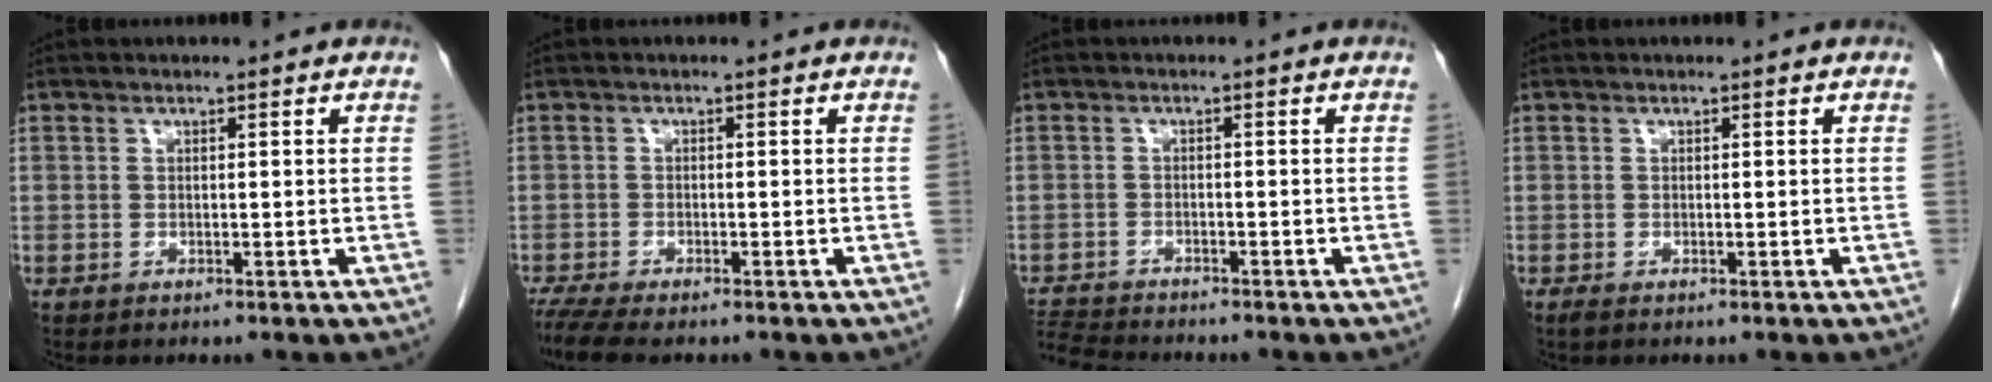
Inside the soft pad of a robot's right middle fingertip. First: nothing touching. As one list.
[{"total": 5.8, "force": [-4.8, 0.9, 3.2], "torque": [-0.058, -0.015, -0.081]}, {"total": 6.0, "force": [-5.9, 0.1, 1.1], "torque": [-0.021, -0.013, -0.103]}, {"total": 0.6, "force": [-0.5, 0.2, 0.4], "torque": [-0.011, -0.002, -0.007]}]